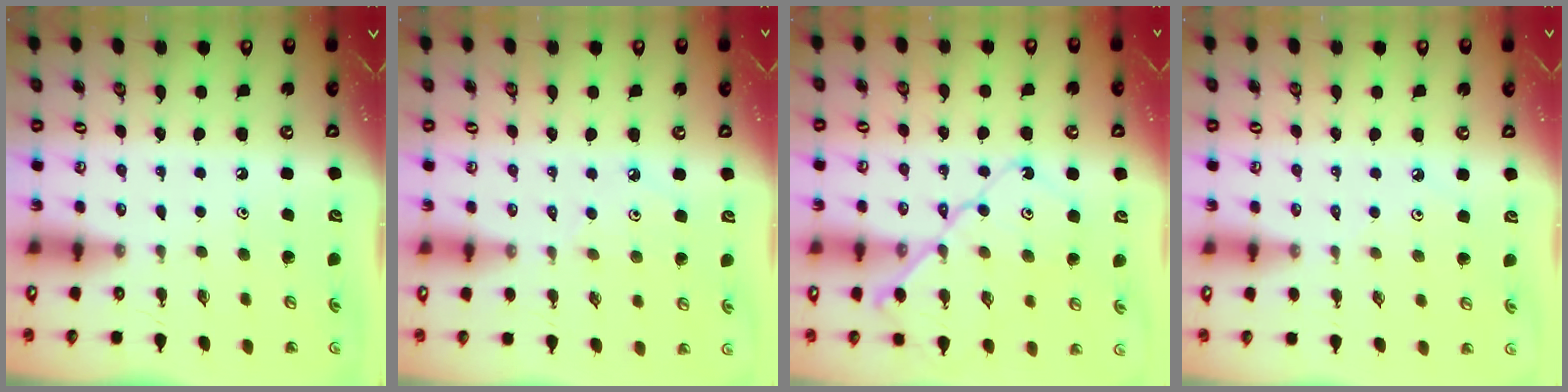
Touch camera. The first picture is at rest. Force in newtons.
{"total": 5.5, "press": 5.4, "slide": 0.9}
{"total": 14.0, "press": 13.9, "slide": 1.5}
{"total": 2.6, "press": 2.6, "slide": 0.5}